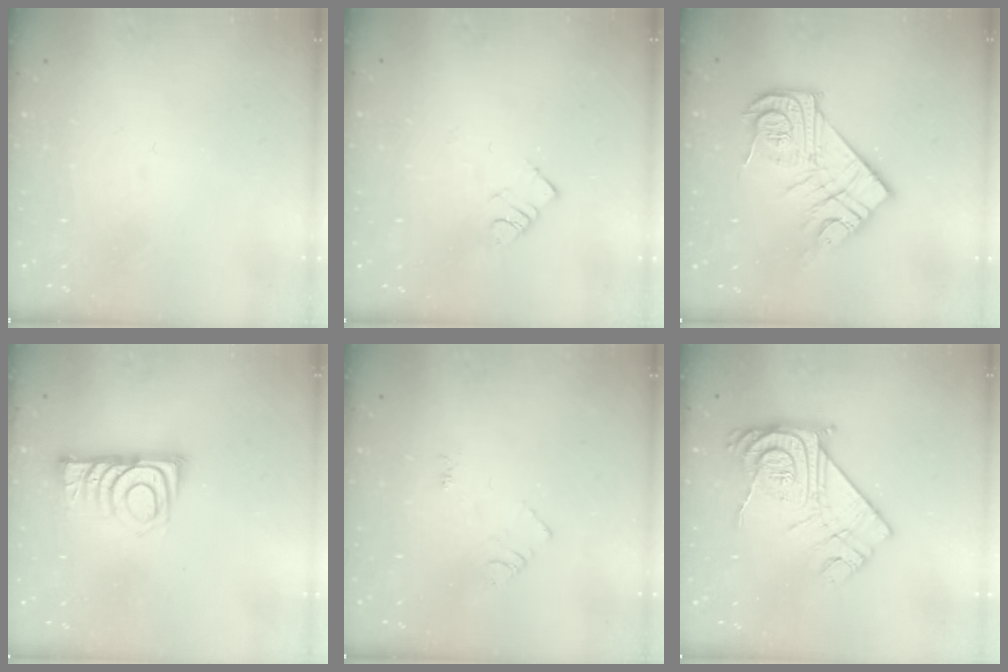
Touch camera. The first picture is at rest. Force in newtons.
{"total": 3.6, "press": 3.6, "slide": 0.4}
{"total": 16.9, "press": 16.9, "slide": 1.5}
{"total": 9.5, "press": 9.5, "slide": 0.3}
{"total": 4.4, "press": 4.4, "slide": 0.5}
{"total": 18.1, "press": 18.0, "slide": 1.5}